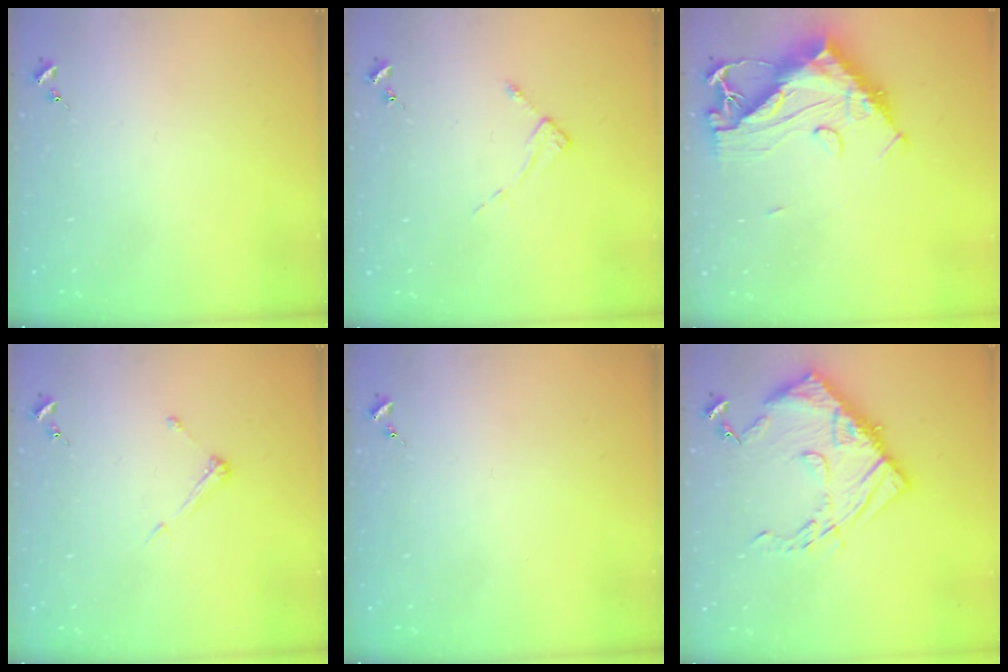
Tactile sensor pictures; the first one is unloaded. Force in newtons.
{"total": 2.6, "press": 2.6, "slide": 0.4}
{"total": 17.4, "press": 17.3, "slide": 1.6}
{"total": 5.7, "press": 5.7, "slide": 0.4}
{"total": 0.0}
{"total": 15.2, "press": 15.1, "slide": 1.4}